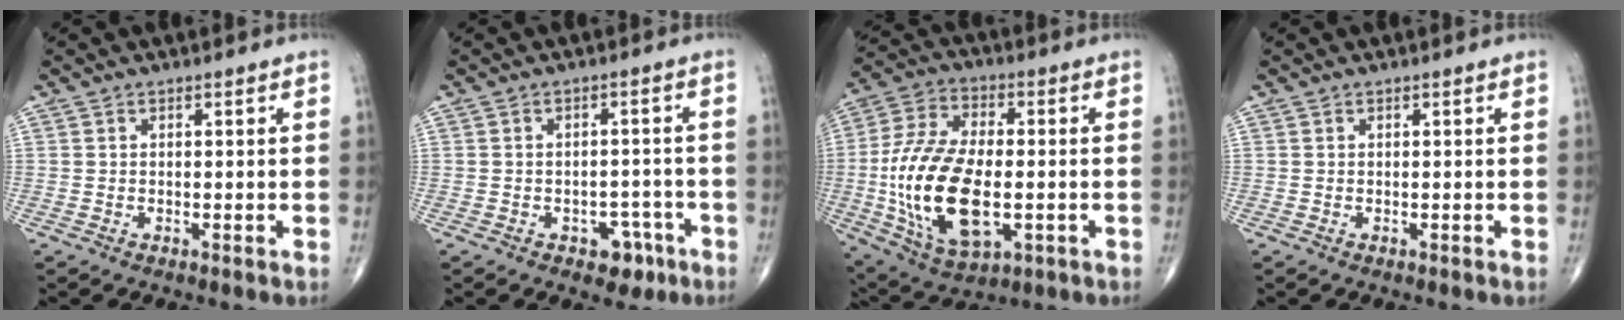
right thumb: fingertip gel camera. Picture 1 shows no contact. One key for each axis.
{"total": 3.2, "fx": -1.6, "fy": 2.3, "fz": 1.5, "tx": -0.003, "ty": 0.010, "tz": -0.017}
{"total": 21.1, "fx": -3.0, "fy": 10.9, "fz": 17.8, "tx": -0.357, "ty": 0.004, "tz": -0.041}
{"total": 0.0}